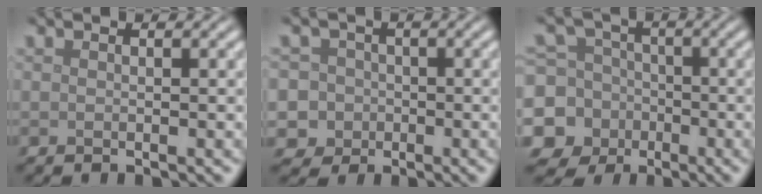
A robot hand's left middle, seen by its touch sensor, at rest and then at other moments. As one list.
[{"total": 6.6, "force": [-1.2, 6.3, 1.4], "torque": [-0.023, 0.015, -0.055]}, {"total": 11.2, "force": [-3.6, 10.4, 2.3], "torque": [-0.087, -0.021, -0.080]}]